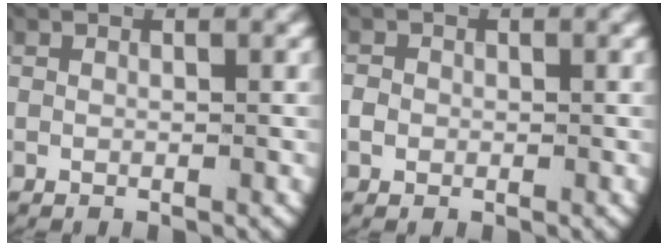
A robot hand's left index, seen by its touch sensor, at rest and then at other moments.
{"total": 1.5, "force": [-0.3, 1.5, 0.4], "torque": [-0.021, -0.007, -0.005]}